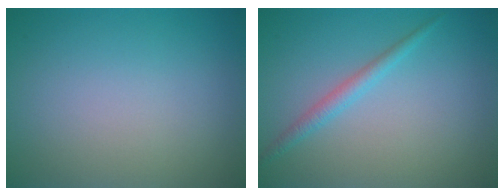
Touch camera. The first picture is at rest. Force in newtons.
{"total": 1.6, "press": 1.6, "slide": 0.1}